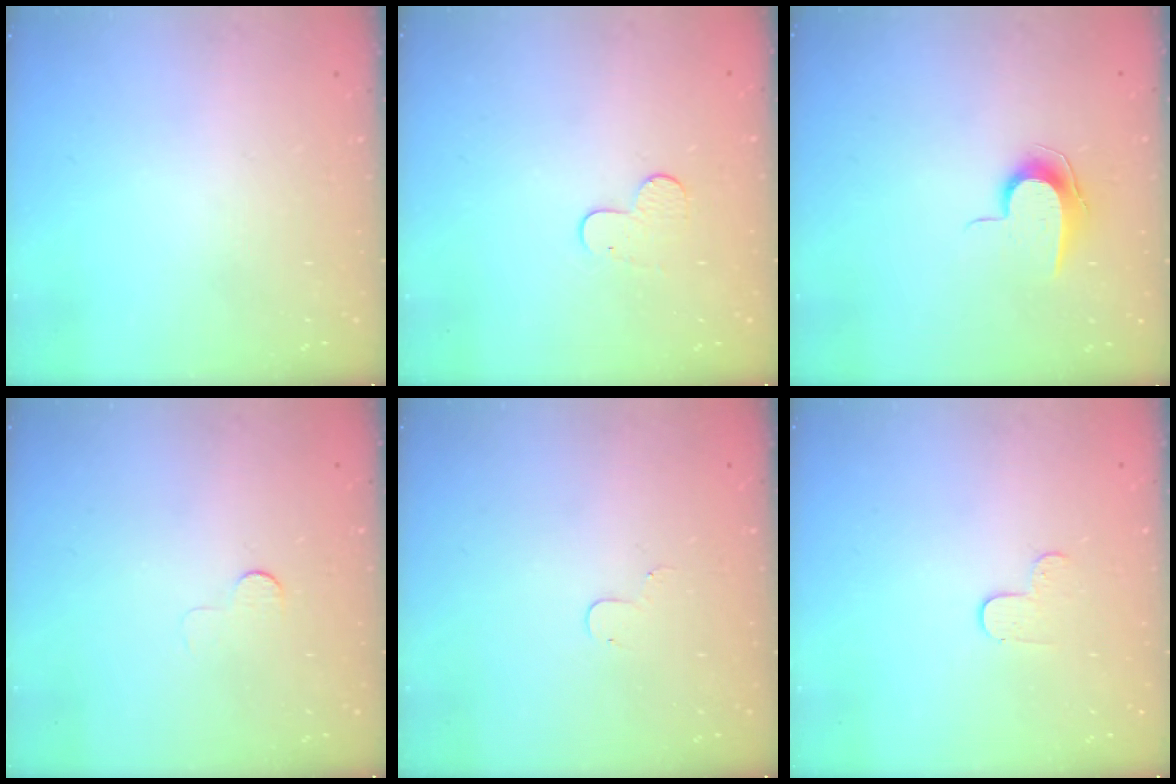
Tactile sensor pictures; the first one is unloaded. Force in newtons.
{"total": 6.7, "press": 6.7, "slide": 0.6}
{"total": 8.0, "press": 8.0, "slide": 0.8}
{"total": 3.8, "press": 3.8, "slide": 0.3}
{"total": 3.3, "press": 3.3, "slide": 0.3}
{"total": 4.9, "press": 4.8, "slide": 0.6}